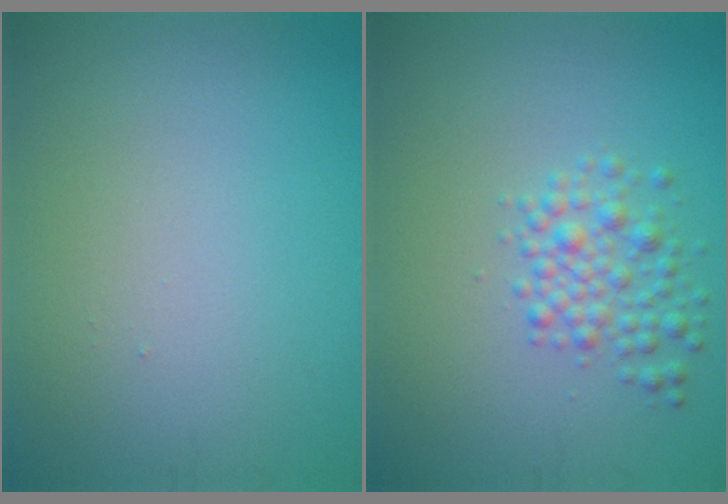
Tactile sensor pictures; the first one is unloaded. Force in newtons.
{"total": 2.8, "press": 2.8, "slide": 0.1}